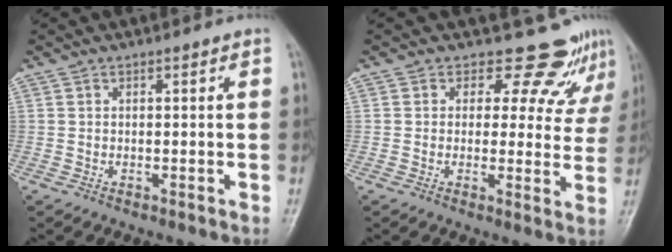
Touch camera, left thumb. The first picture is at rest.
{"total": 9.1, "force": [7.9, 4.5, 0.9], "torque": [0.040, -0.048, 0.078]}